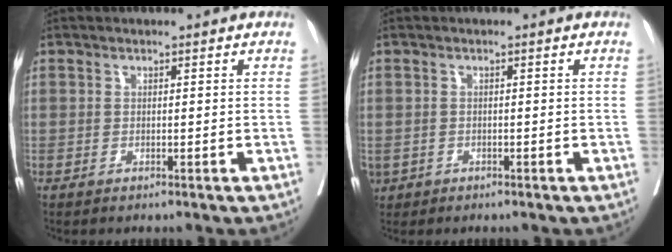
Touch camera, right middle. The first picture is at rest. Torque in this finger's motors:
{"motor_torque": [0.65, 0.14, 1.05, 0.21]}